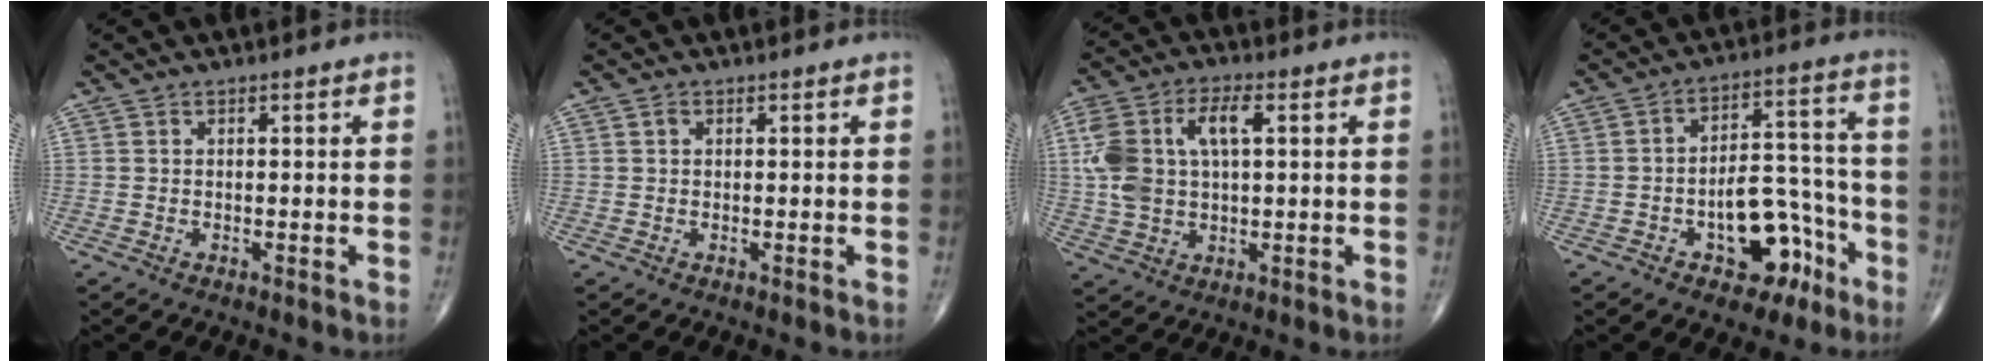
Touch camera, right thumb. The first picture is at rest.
{"total": 0.8, "force": [0.3, 0.7, 0.4], "torque": [-0.006, 0.002, 0.004]}
{"total": 12.4, "force": [2.4, 6.6, 10.2], "torque": [-0.218, 0.018, 0.050]}
{"total": 12.8, "force": [-5.8, 7.2, 8.8], "torque": [-0.087, 0.057, -0.079]}